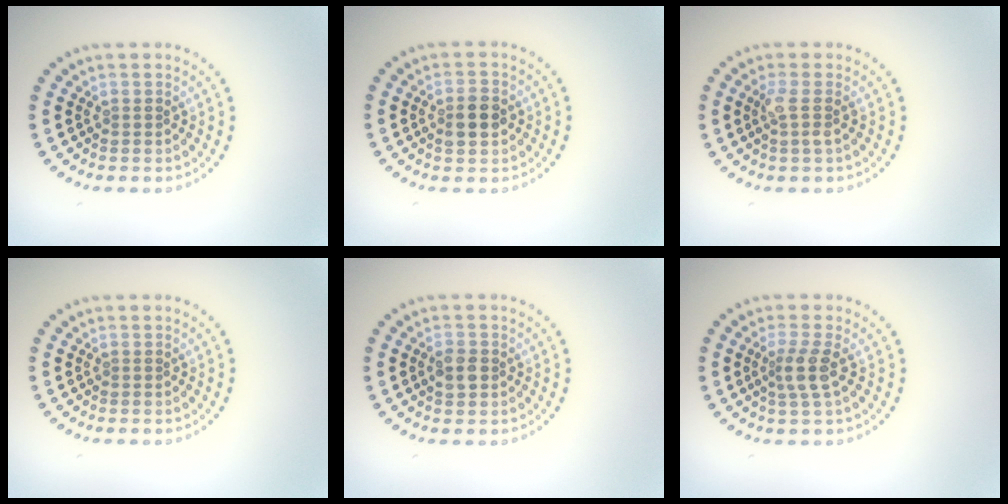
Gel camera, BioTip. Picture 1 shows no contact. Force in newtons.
{"total": 2.9, "press": 2.9, "slide": 0.2}
{"total": 1.7, "press": 1.4, "slide": 0.9}
{"total": 0.0}
{"total": 1.8, "press": 1.7, "slide": 0.2}
{"total": 2.5, "press": 1.9, "slide": 1.6}